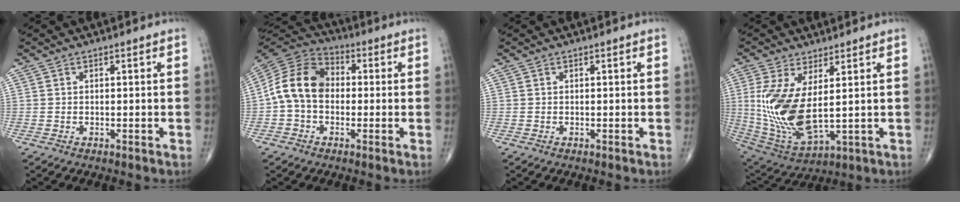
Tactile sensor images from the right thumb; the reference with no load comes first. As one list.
[{"total": 11.8, "force": [-0.7, 8.8, 7.8], "torque": [-0.135, 0.037, -0.027]}, {"total": 0.0}, {"total": 15.2, "force": [2.0, 6.4, 13.6], "torque": [-0.289, -0.026, 0.060]}]